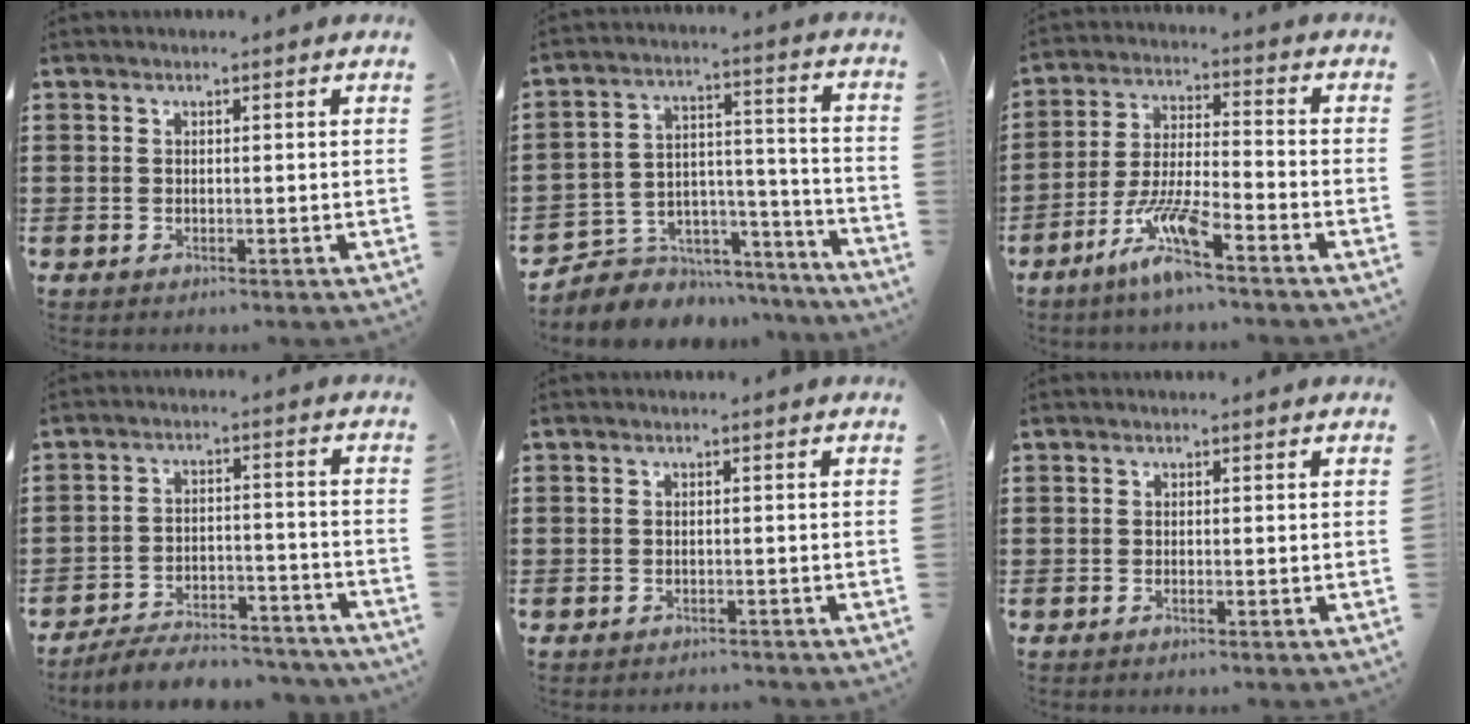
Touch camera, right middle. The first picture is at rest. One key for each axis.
{"total": 5.0, "fx": -3.9, "fy": 3.1, "fz": -0.1, "tx": -0.010, "ty": 0.009, "tz": -0.076}
{"total": 8.7, "fx": -5.9, "fy": 1.1, "fz": 6.3, "tx": -0.135, "ty": -0.008, "tz": -0.112}
{"total": 6.0, "fx": -5.8, "fy": 0.7, "fz": 1.4, "tx": -0.027, "ty": 0.008, "tz": -0.112}
{"total": 1.3, "fx": -1.2, "fy": 0.1, "fz": -0.2, "tx": -0.001, "ty": 0.002, "tz": -0.028}
{"total": 0.5, "fx": -0.3, "fy": 0.0, "fz": 0.4, "tx": -0.009, "ty": -0.003, "tz": -0.004}